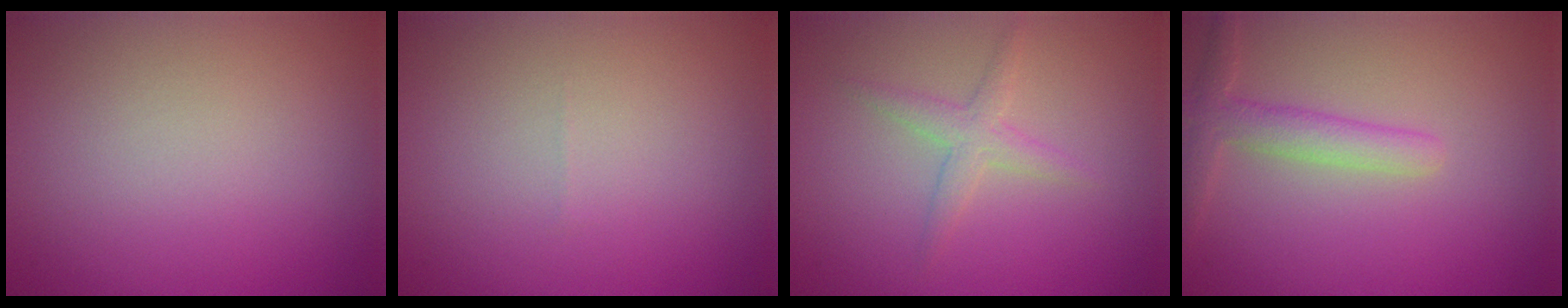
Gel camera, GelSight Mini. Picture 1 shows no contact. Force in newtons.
{"total": 0.0}
{"total": 2.0, "press": 2.0, "slide": 0.1}
{"total": 2.5, "press": 2.5, "slide": 0.0}